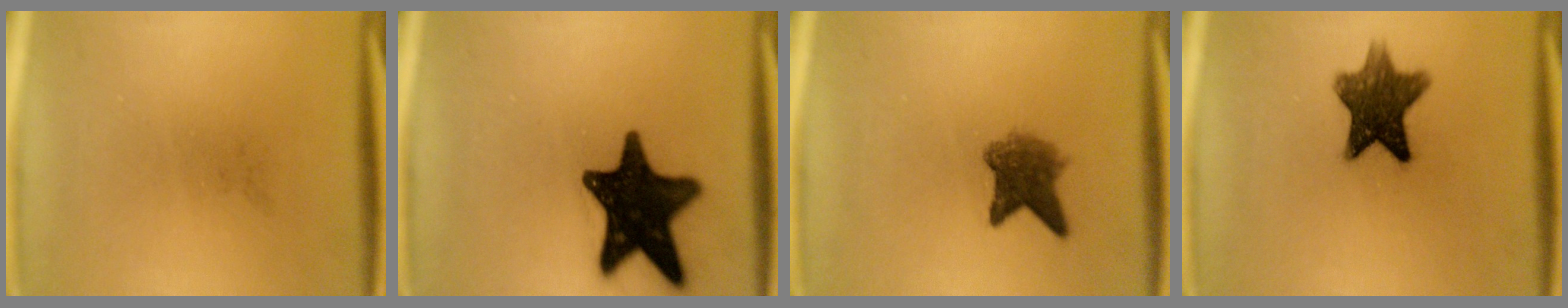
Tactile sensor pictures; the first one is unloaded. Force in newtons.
{"total": 17.5}
{"total": 5.2}
{"total": 10.0}